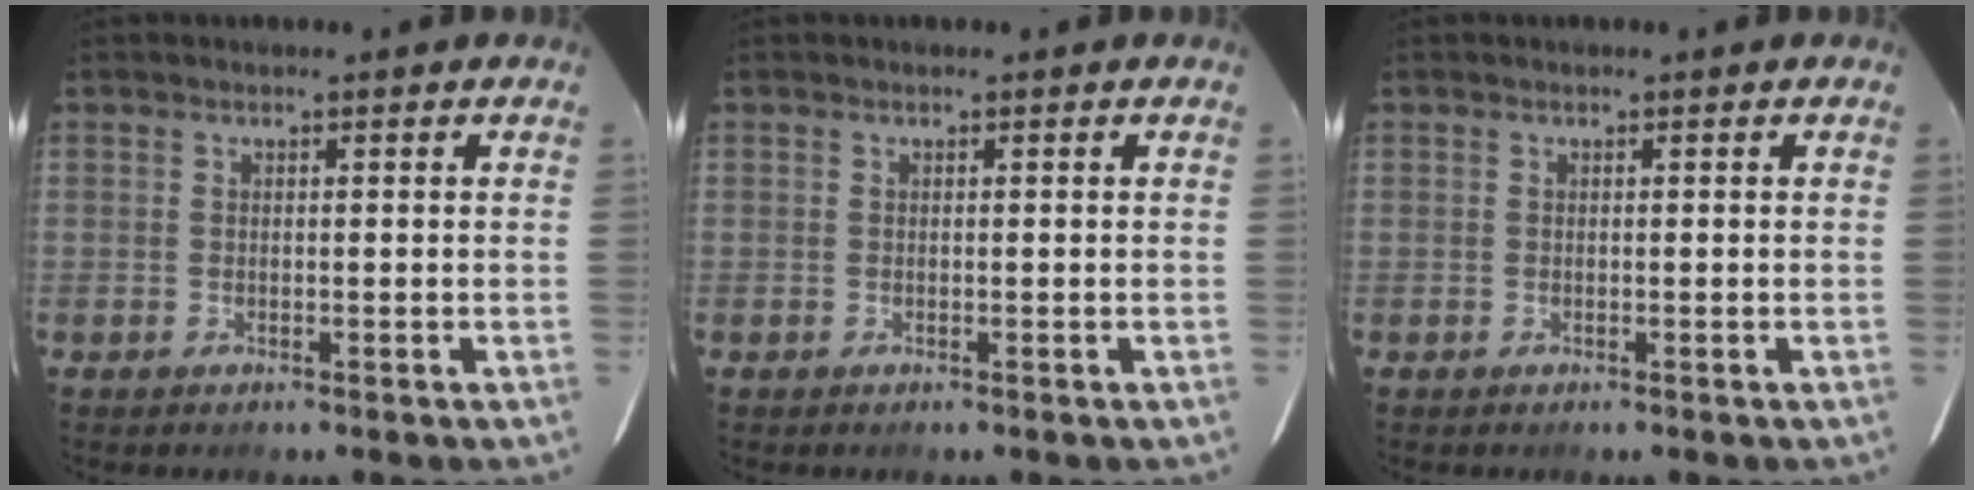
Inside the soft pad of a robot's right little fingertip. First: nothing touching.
{"total": 0.0}
{"total": 0.0}